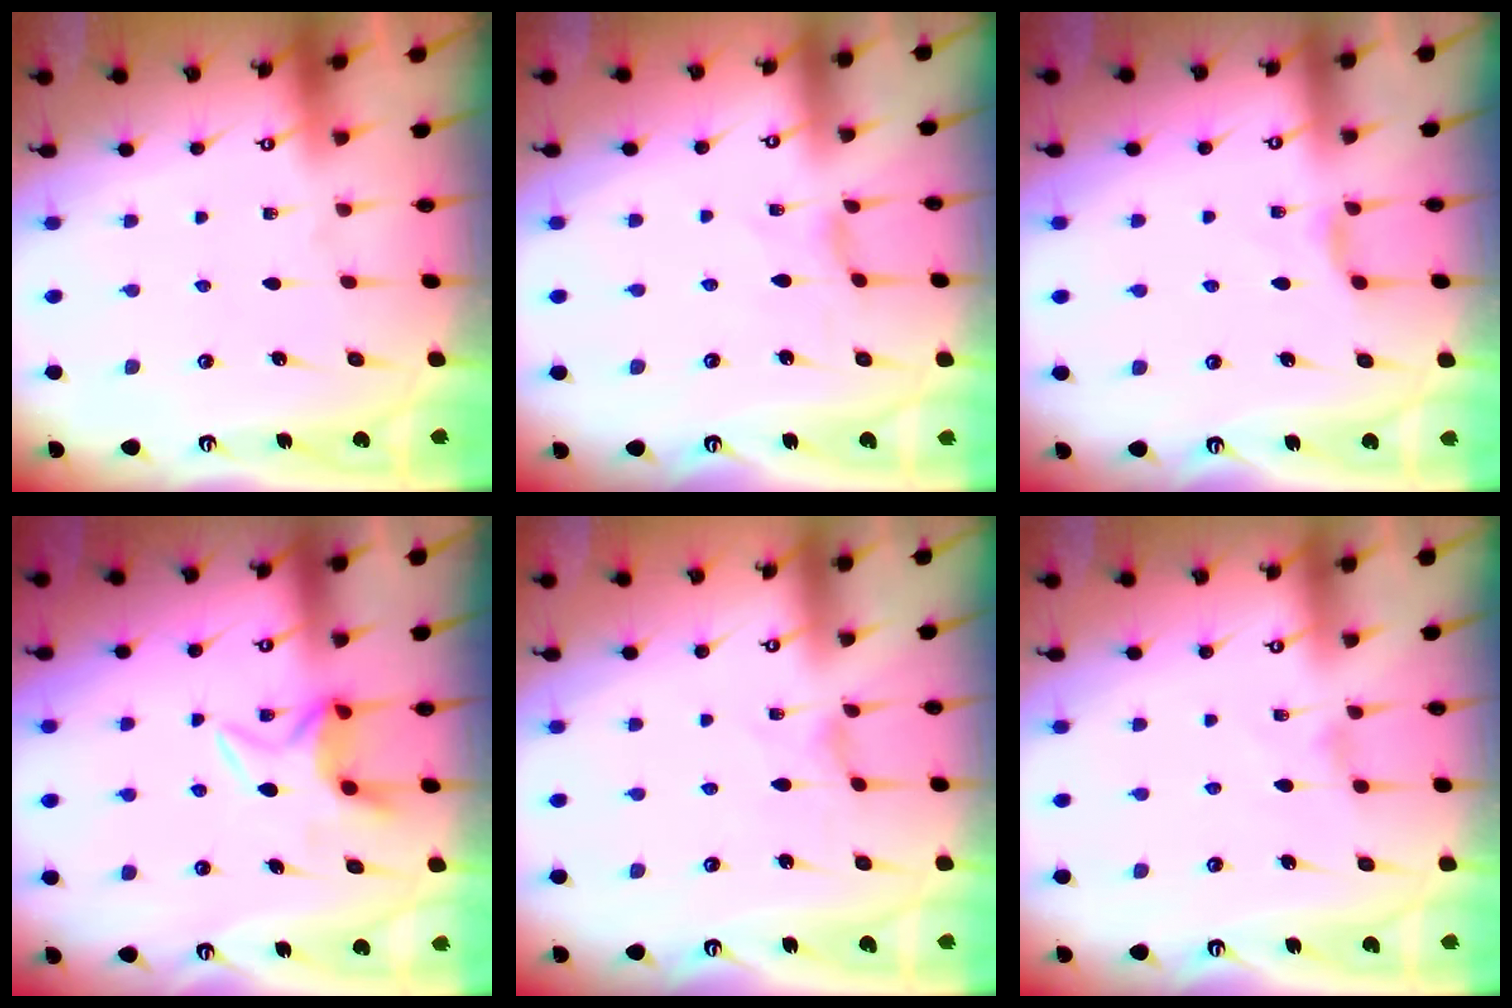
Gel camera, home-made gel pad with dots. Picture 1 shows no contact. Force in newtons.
{"total": 1.1, "press": 1.1, "slide": 0.2}
{"total": 3.6, "press": 3.6, "slide": 0.4}
{"total": 6.3, "press": 6.3, "slide": 0.6}
{"total": 0.0}
{"total": 1.8, "press": 1.7, "slide": 0.3}